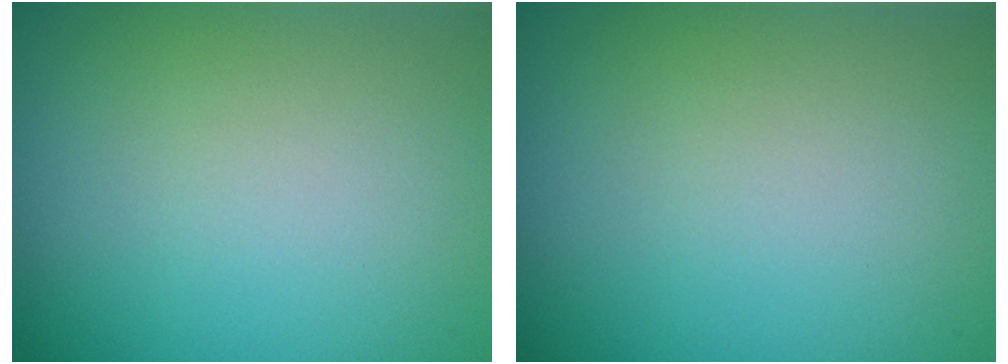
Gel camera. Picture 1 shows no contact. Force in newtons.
{"total": 0.0}